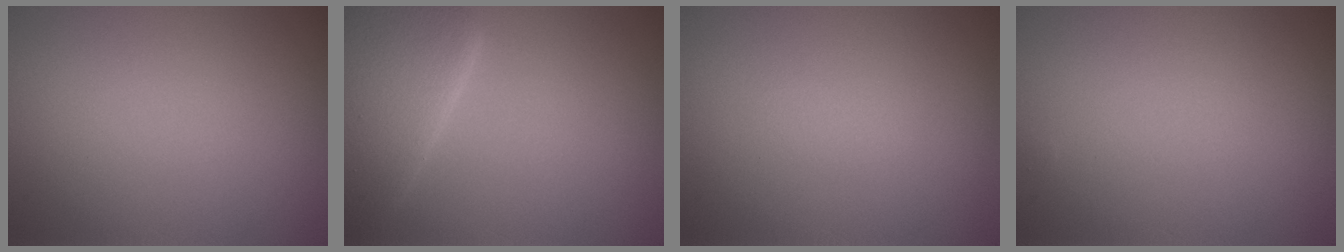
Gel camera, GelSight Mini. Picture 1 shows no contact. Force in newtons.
{"total": 6.1, "press": 6.1, "slide": 0.3}
{"total": 0.5, "press": 0.5, "slide": 0.1}
{"total": 0.0}